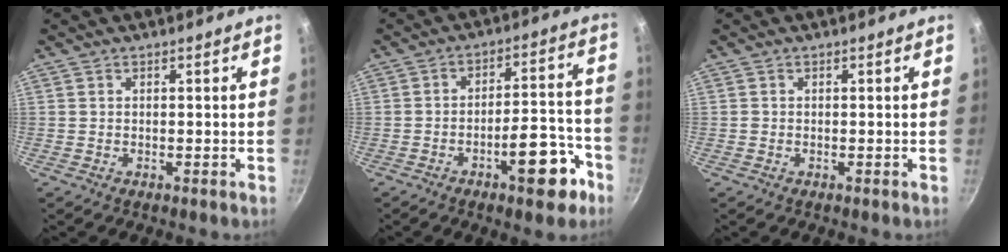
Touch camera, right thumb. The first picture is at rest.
{"total": 12.2, "force": [-6.3, 4.6, 9.4], "torque": [-0.096, 0.059, -0.083]}
{"total": 0.0}